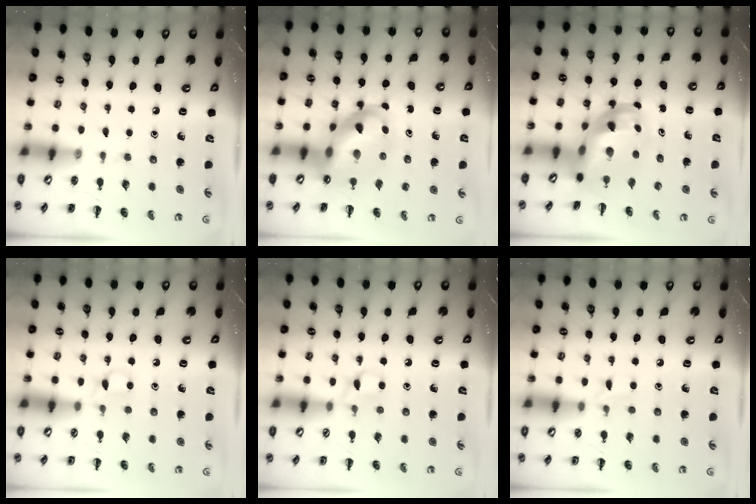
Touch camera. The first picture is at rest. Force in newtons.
{"total": 13.3, "press": 12.8, "slide": 3.8}
{"total": 7.0, "press": 6.7, "slide": 2.0}
{"total": 3.6, "press": 3.3, "slide": 1.3}
{"total": 4.0, "press": 3.7, "slide": 1.6}
{"total": 4.6, "press": 4.4, "slide": 1.5}